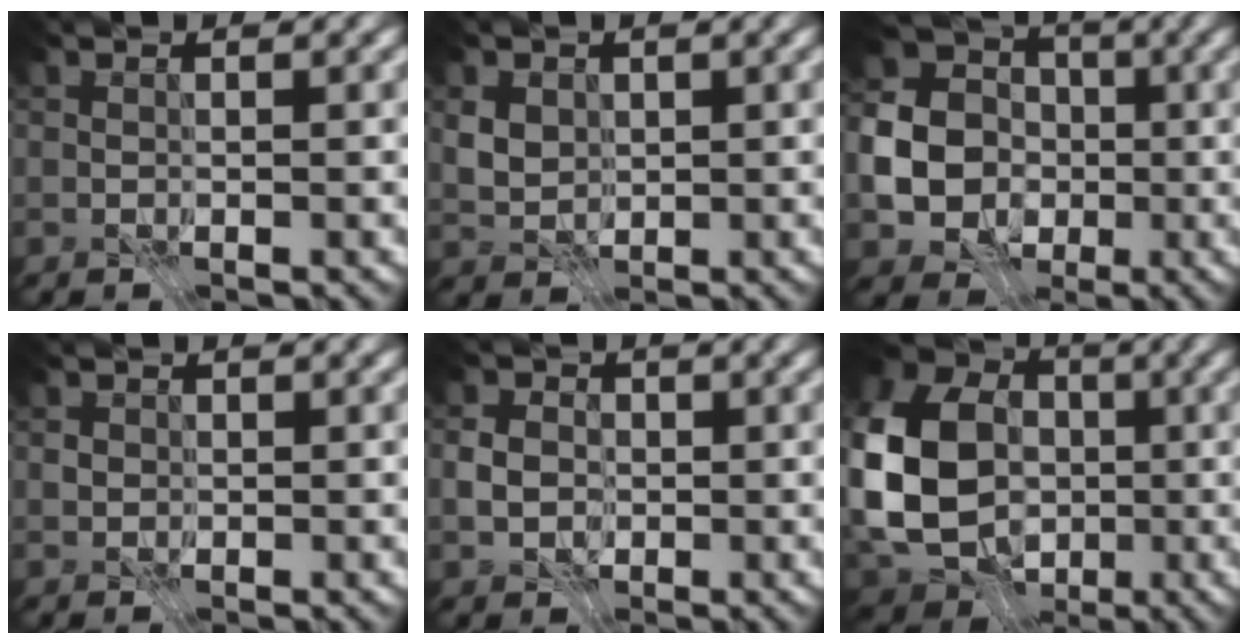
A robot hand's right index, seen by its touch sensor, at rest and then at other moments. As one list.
[{"total": 3.0, "force": [0.6, 2.5, 1.6], "torque": [-0.039, 0.002, 0.018]}, {"total": 9.0, "force": [-1.9, 7.9, 3.8], "torque": [-0.088, -0.013, -0.056]}, {"total": 0.8, "force": [-0.2, 0.8, 0.1], "torque": [-0.001, -0.002, -0.006]}, {"total": 2.6, "force": [-0.8, 2.2, 1.2], "torque": [-0.020, 0.001, -0.019]}, {"total": 14.9, "force": [-1.7, 11.9, 8.8], "torque": [-0.216, 0.001, -0.029]}]